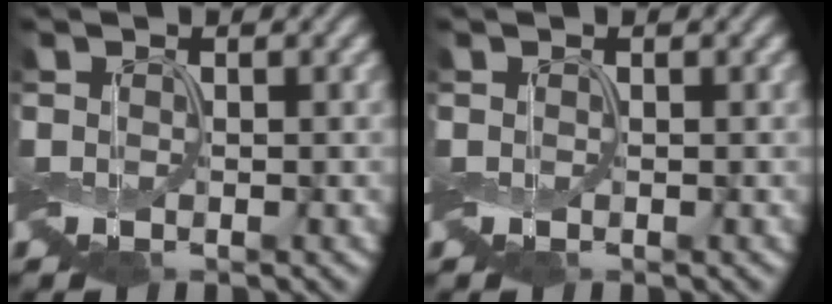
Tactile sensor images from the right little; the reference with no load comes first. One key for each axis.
{"total": 0.0}